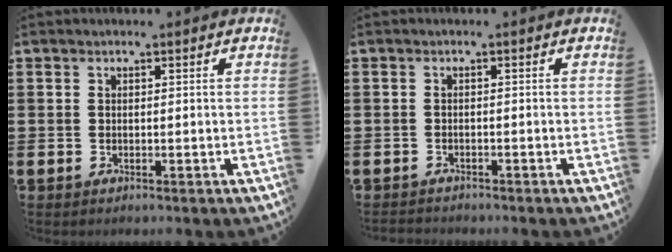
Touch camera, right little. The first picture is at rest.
{"total": 0.7, "force": [-0.7, 0.1, -0.1], "torque": [0.000, 0.000, -0.015]}